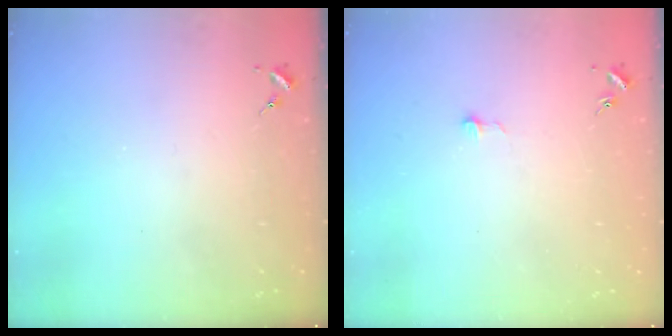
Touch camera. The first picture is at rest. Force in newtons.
{"total": 2.6, "press": 2.6, "slide": 0.2}